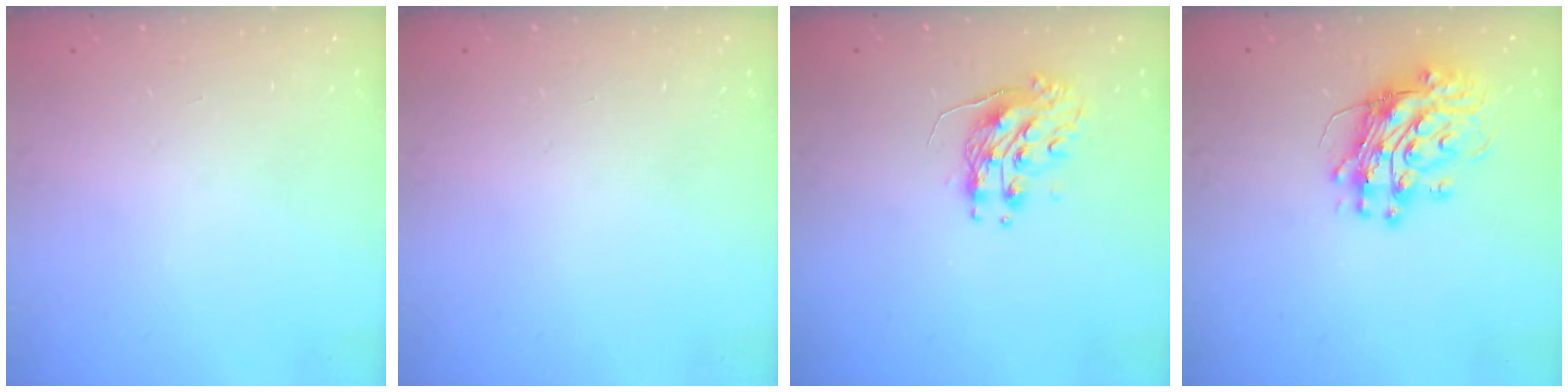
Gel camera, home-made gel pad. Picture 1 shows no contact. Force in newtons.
{"total": 0.0}
{"total": 9.3, "press": 9.3, "slide": 0.8}
{"total": 13.1, "press": 13.1, "slide": 1.3}